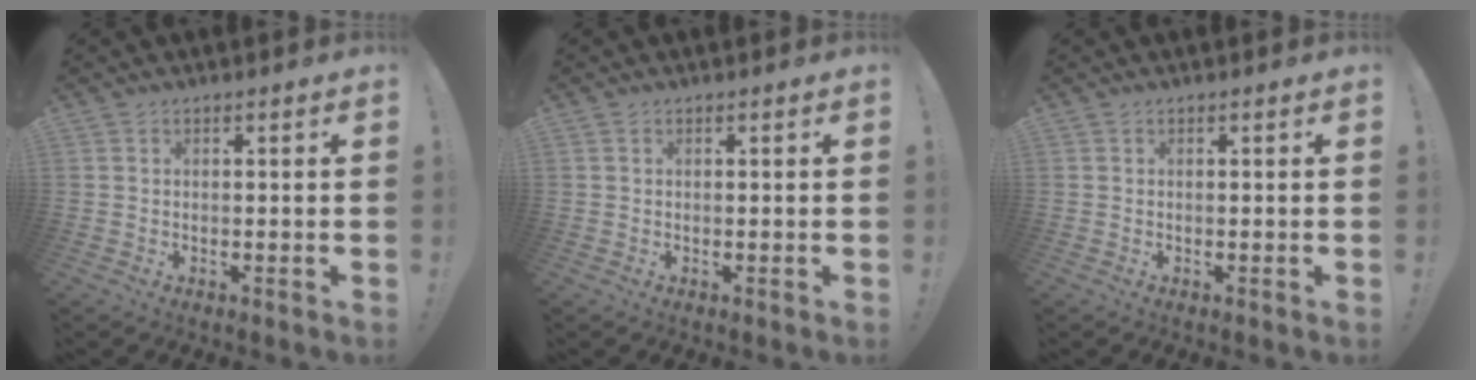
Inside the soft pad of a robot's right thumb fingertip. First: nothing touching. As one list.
[{"total": 0.0}, {"total": 0.0}]